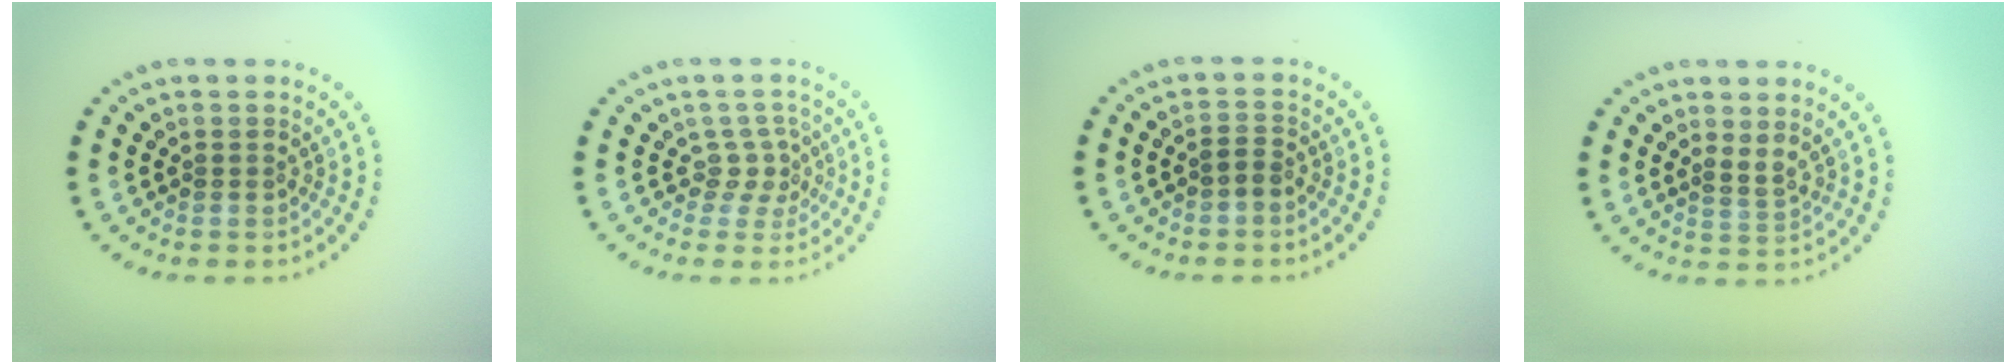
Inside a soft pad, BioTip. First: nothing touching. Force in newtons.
{"total": 2.0, "press": 1.4, "slide": 1.5}
{"total": 1.2, "press": 1.0, "slide": 0.6}
{"total": 1.0, "press": 0.7, "slide": 0.7}